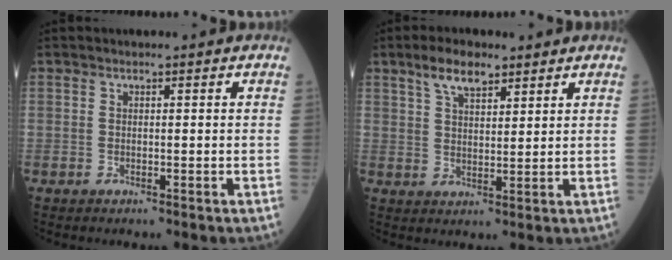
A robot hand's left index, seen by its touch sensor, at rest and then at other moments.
{"total": 5.5, "force": [3.9, 2.0, 3.3], "torque": [-0.066, 0.009, 0.074]}